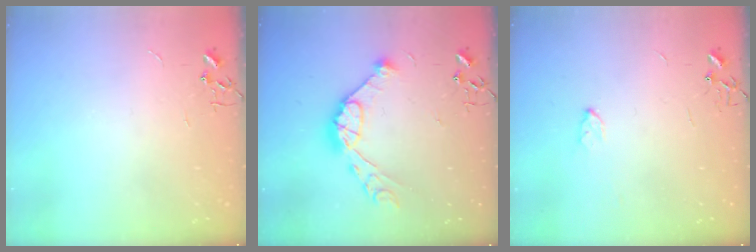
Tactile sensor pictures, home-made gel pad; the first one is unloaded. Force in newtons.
{"total": 12.9, "press": 12.9, "slide": 1.0}
{"total": 3.6, "press": 3.6, "slide": 0.6}